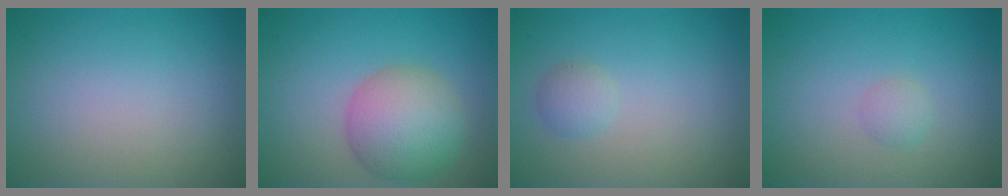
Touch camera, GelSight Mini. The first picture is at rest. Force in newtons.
{"total": 6.5, "press": 6.5, "slide": 0.2}
{"total": 1.3, "press": 1.3, "slide": 0.2}
{"total": 1.0, "press": 1.0, "slide": 0.0}